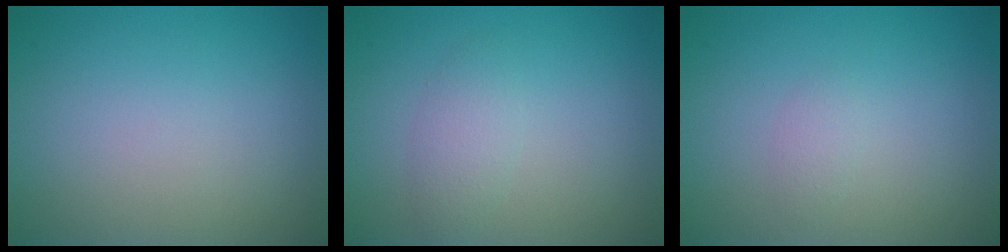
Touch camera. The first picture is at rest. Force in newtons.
{"total": 1.7, "press": 1.7, "slide": 0.0}
{"total": 0.8, "press": 0.8, "slide": 0.0}